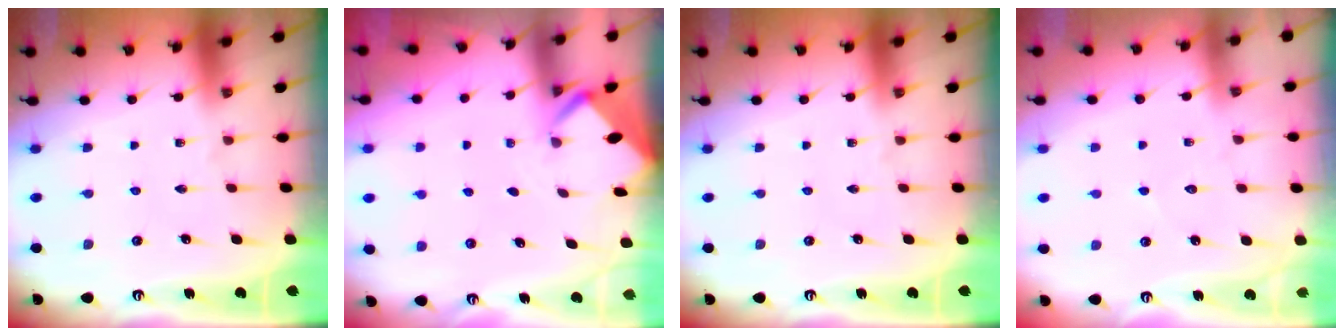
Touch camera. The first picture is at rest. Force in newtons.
{"total": 2.0, "press": 2.0, "slide": 0.2}
{"total": 0.0}
{"total": 5.0, "press": 5.0, "slide": 0.5}